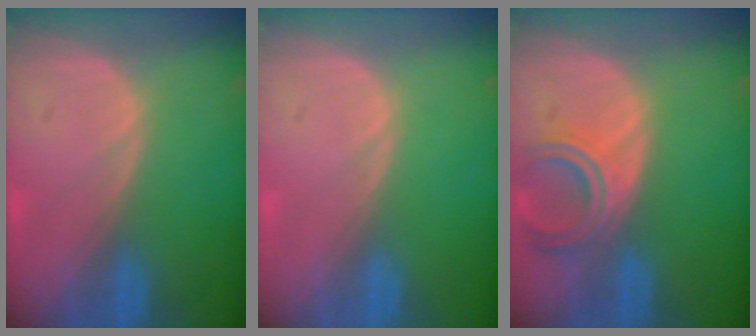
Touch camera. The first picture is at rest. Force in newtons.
{"total": 0.0}
{"total": 5.6, "press": 5.1, "slide": 2.2}